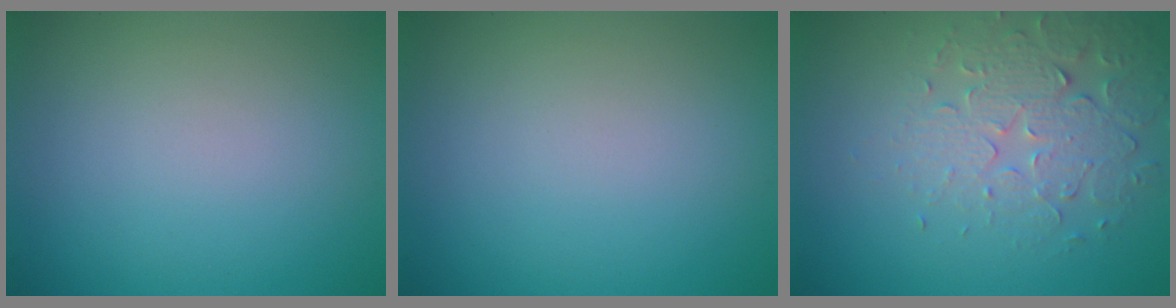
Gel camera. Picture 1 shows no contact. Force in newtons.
{"total": 0.0}
{"total": 3.9, "press": 3.6, "slide": 1.4}